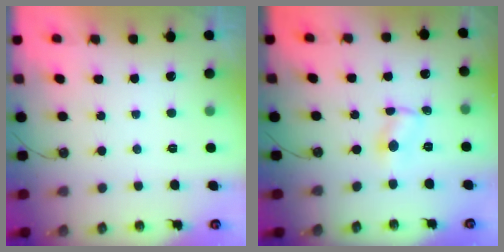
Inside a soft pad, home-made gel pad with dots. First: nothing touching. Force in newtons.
{"total": 1.2, "press": 1.2, "slide": 0.2}